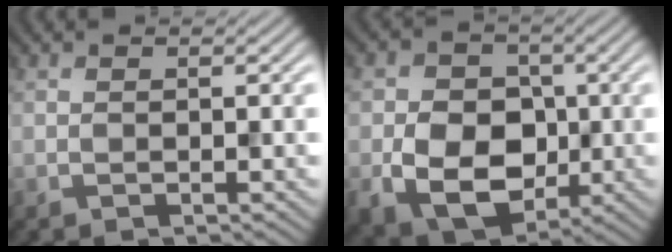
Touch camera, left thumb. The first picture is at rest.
{"total": 10.3, "force": [-2.2, 7.9, 6.2], "torque": [-0.126, -0.019, -0.045]}